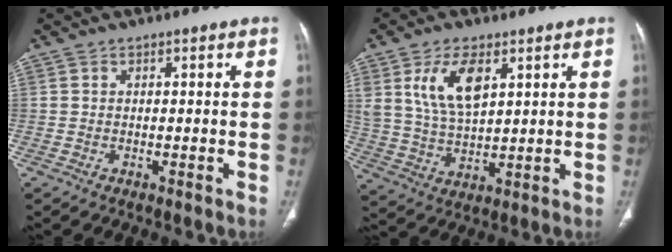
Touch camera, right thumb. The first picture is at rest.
{"total": 10.9, "force": [4.6, 5.5, 8.3], "torque": [-0.150, -0.017, 0.098]}